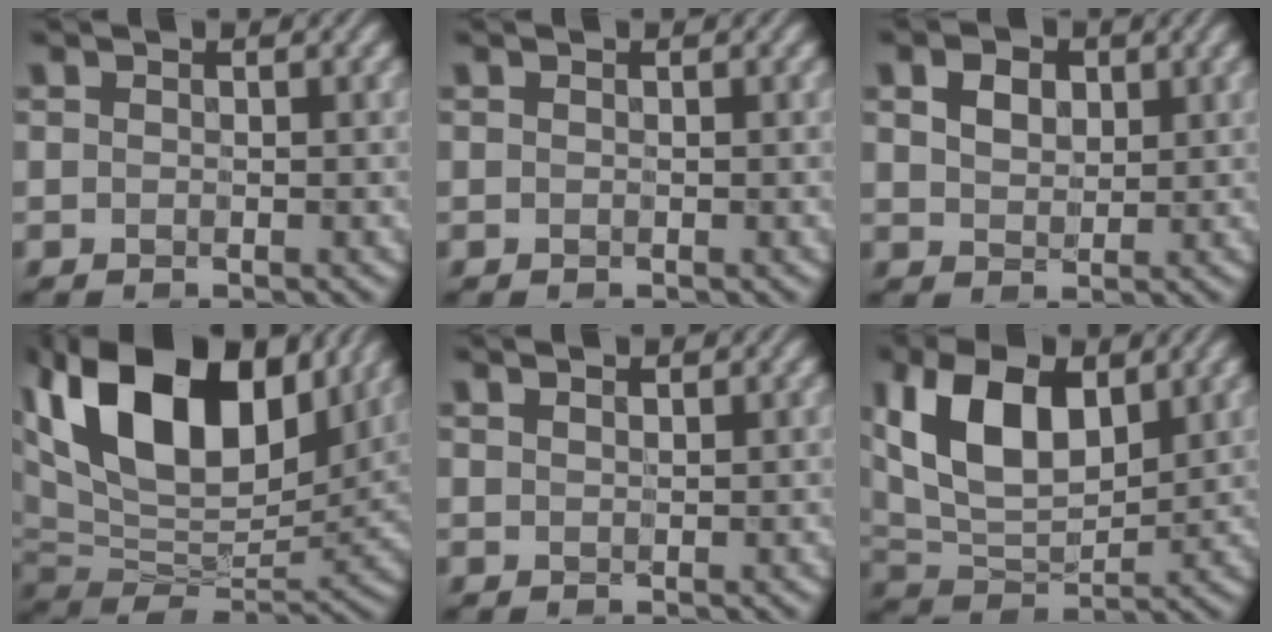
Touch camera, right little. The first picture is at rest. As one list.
[{"total": 0.0}, {"total": 2.3, "force": [0.6, 1.7, 1.5], "torque": [-0.036, 0.000, 0.012]}, {"total": 15.8, "force": [6.7, 9.4, 10.8], "torque": [-0.215, 0.033, 0.121]}, {"total": 1.5, "force": [1.1, 0.6, 0.8], "torque": [-0.008, 0.012, 0.003]}, {"total": 9.9, "force": [3.1, 5.5, 7.5], "torque": [-0.159, 0.010, 0.054]}]